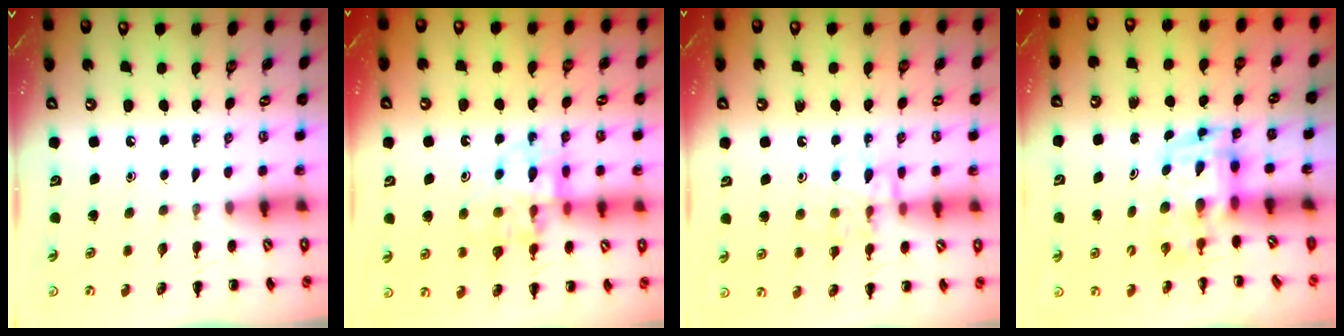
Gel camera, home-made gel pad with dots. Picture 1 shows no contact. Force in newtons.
{"total": 13.9, "press": 13.7, "slide": 2.5}
{"total": 11.5, "press": 11.5, "slide": 0.7}
{"total": 3.8, "press": 3.7, "slide": 0.7}